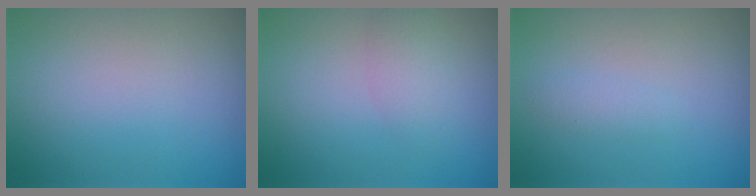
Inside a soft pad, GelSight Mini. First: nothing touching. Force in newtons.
{"total": 2.0, "press": 2.0, "slide": 0.1}
{"total": 1.0, "press": 1.0, "slide": 0.1}